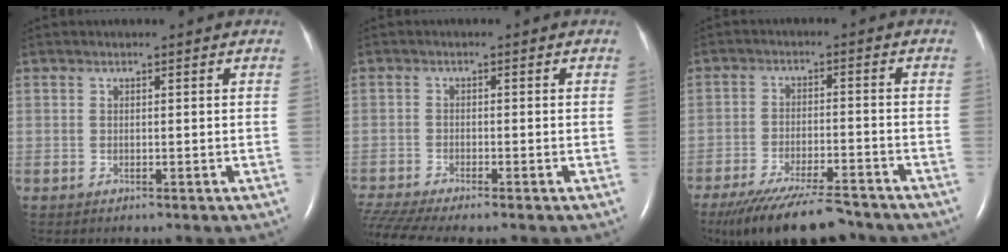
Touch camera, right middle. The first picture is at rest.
{"total": 7.3, "force": [-6.4, -0.1, 3.5], "torque": [-0.071, -0.011, -0.112]}
{"total": 14.4, "force": [-12.5, 2.3, 6.9], "torque": [-0.123, -0.024, -0.194]}